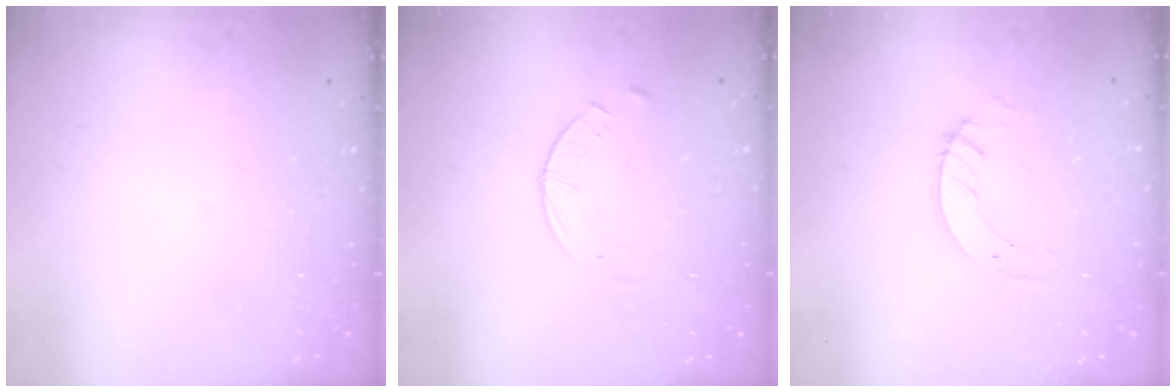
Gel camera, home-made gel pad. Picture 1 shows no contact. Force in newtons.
{"total": 3.0, "press": 3.0, "slide": 0.4}
{"total": 3.4, "press": 3.4, "slide": 0.1}